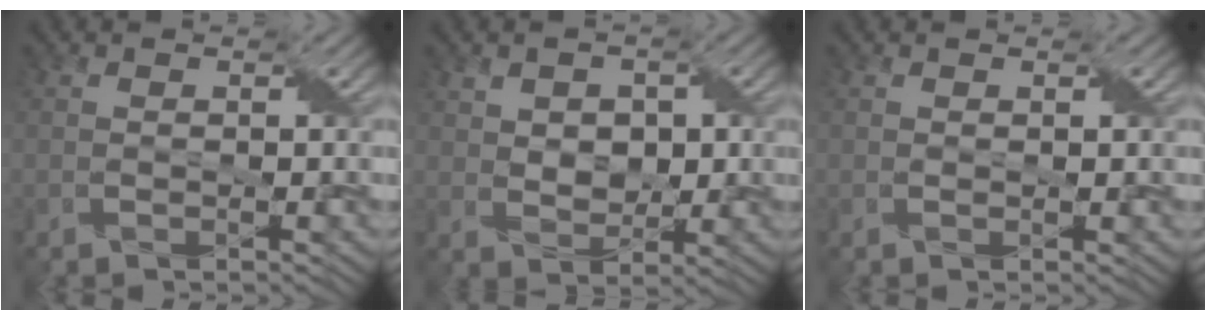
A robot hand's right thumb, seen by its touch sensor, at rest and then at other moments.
{"total": 4.3, "force": [1.1, 3.2, 2.6], "torque": [-0.054, -0.001, 0.017]}
{"total": 0.0}